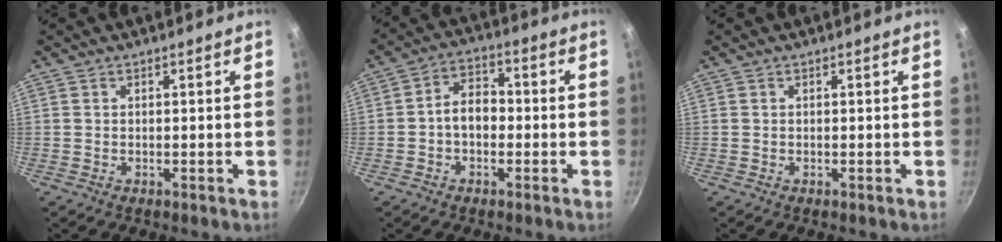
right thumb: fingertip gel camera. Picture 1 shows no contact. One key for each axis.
{"total": 6.3, "fx": -1.1, "fy": 4.4, "fz": 4.3, "tx": -0.042, "ty": 0.027, "tz": -0.028}
{"total": 0.0}